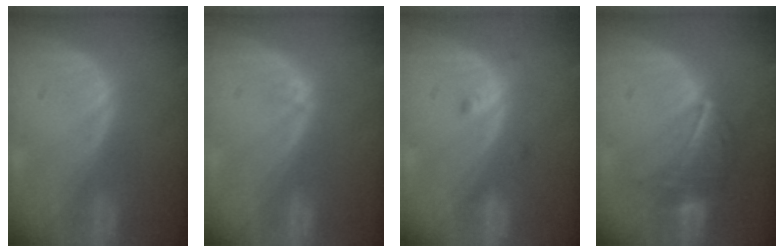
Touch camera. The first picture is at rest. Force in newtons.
{"total": 0.7, "press": 0.6, "slide": 0.3}
{"total": 1.3, "press": 1.3, "slide": 0.0}
{"total": 6.7, "press": 6.6, "slide": 1.2}